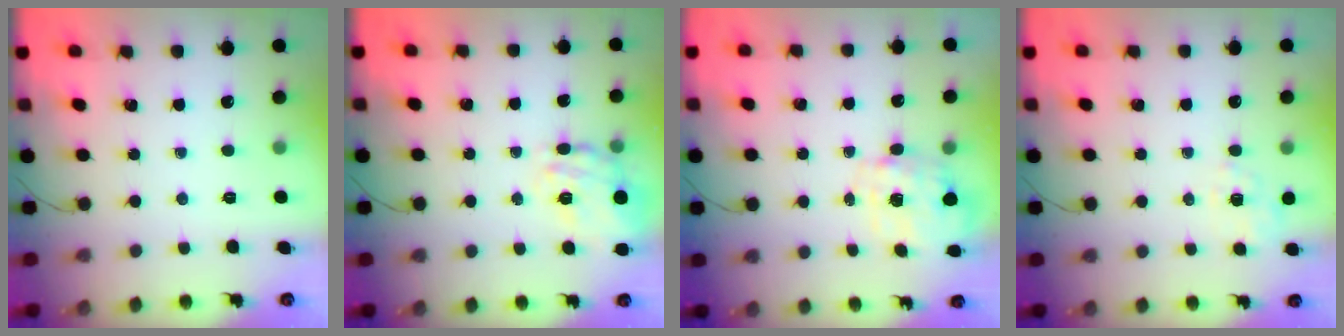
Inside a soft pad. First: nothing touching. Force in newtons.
{"total": 18.1, "press": 18.0, "slide": 1.8}
{"total": 2.9, "press": 2.7, "slide": 0.9}
{"total": 2.5, "press": 1.8, "slide": 1.7}